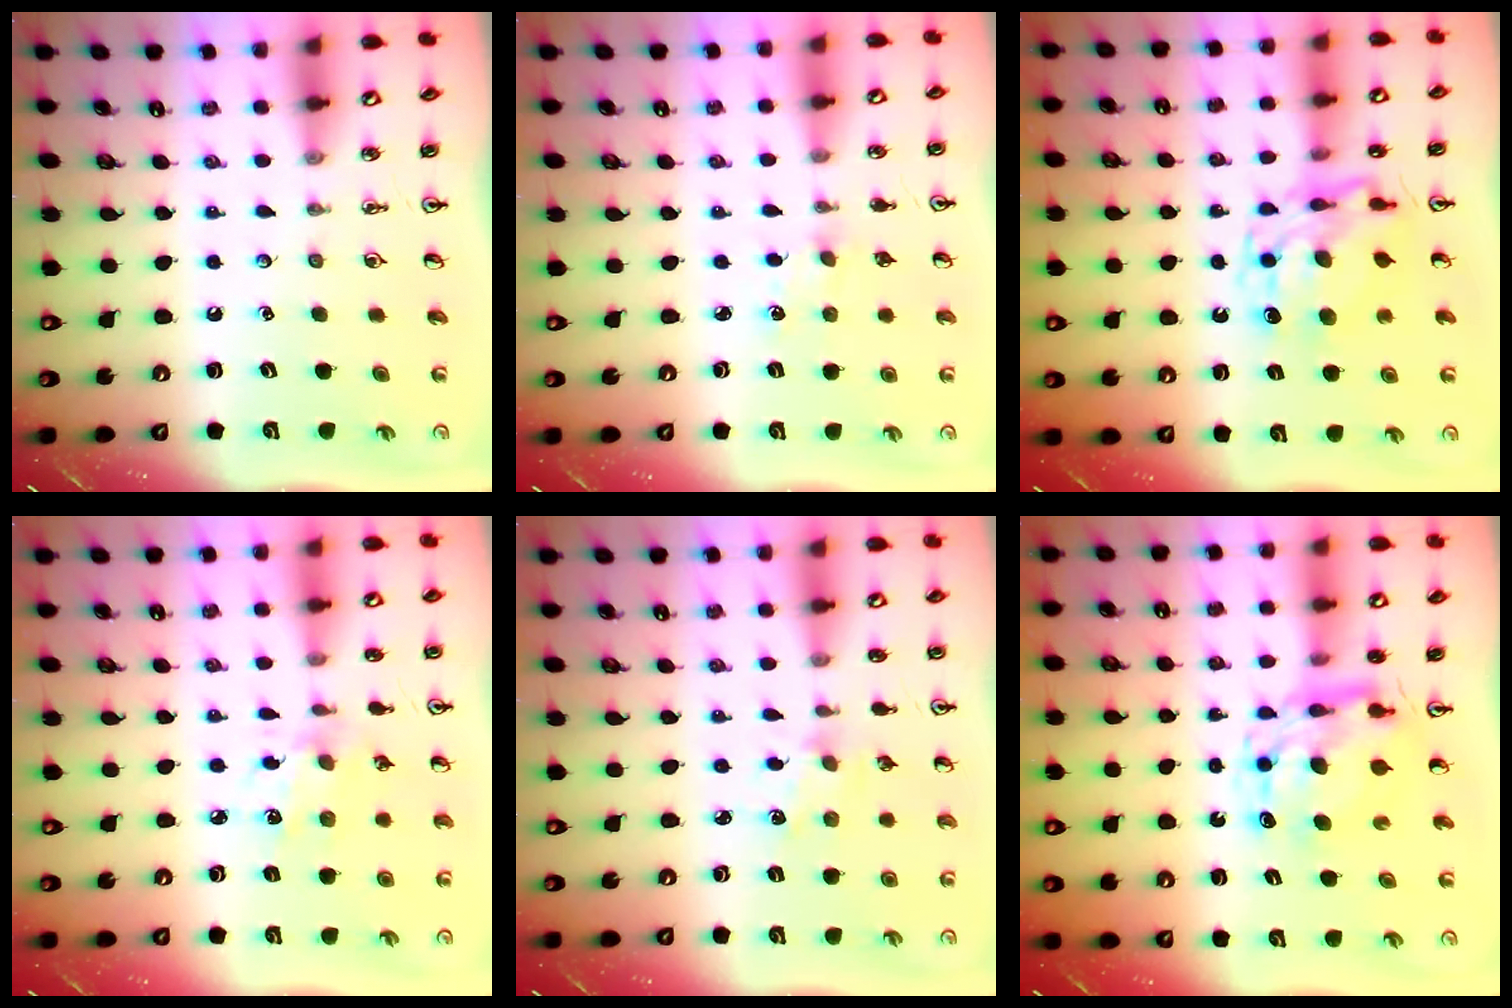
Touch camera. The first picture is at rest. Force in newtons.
{"total": 2.1, "press": 2.1, "slide": 0.3}
{"total": 11.5, "press": 11.4, "slide": 1.2}
{"total": 2.8, "press": 2.7, "slide": 0.7}
{"total": 1.8, "press": 1.7, "slide": 0.4}
{"total": 9.6, "press": 9.6, "slide": 1.0}